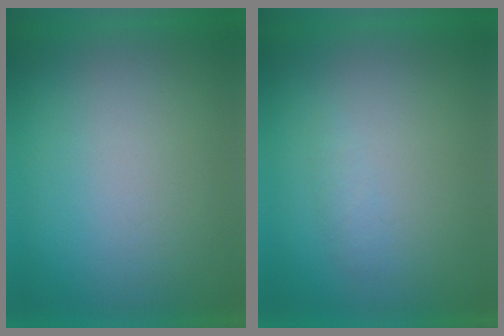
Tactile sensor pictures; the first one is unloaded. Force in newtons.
{"total": 1.1}